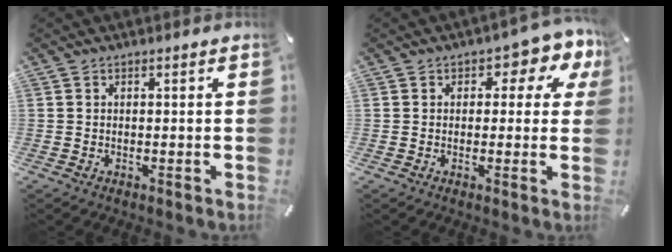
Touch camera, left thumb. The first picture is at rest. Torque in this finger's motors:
{"motor_torque": [0.37, 0.17, 0.35, 0.28, 0.00]}